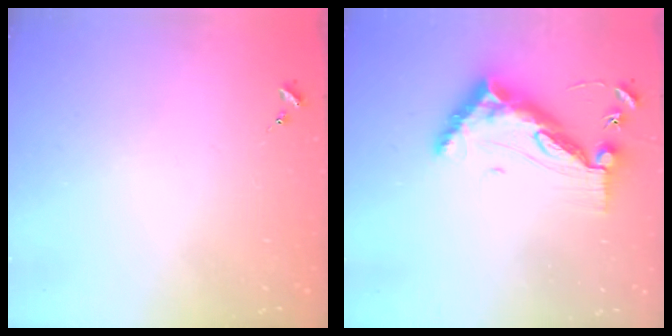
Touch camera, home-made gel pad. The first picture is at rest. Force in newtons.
{"total": 13.4, "press": 13.3, "slide": 1.4}